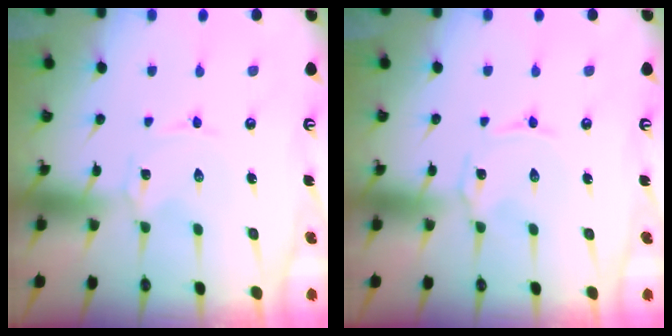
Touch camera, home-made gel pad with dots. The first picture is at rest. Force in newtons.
{"total": 0.9, "press": 0.8, "slide": 0.2}